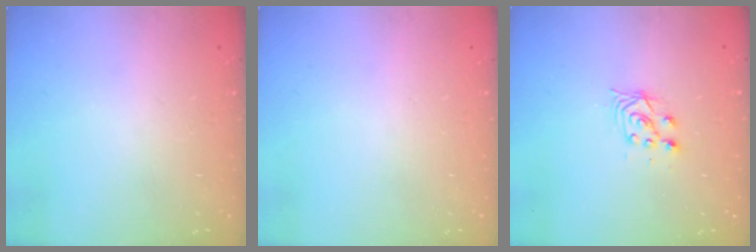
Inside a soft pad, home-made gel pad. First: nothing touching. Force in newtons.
{"total": 0.0}
{"total": 4.0, "press": 4.0, "slide": 0.7}